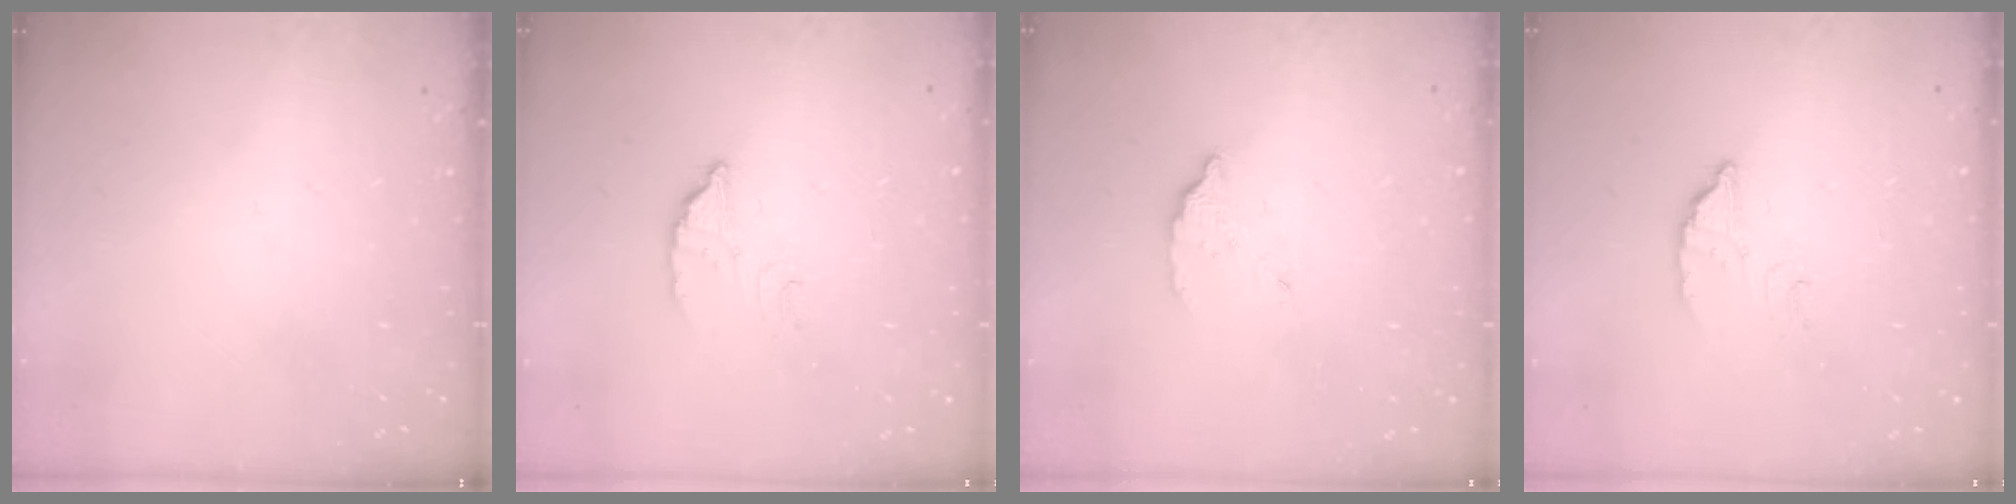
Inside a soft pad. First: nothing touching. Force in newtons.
{"total": 2.8, "press": 2.8, "slide": 0.2}
{"total": 2.9, "press": 2.9, "slide": 0.2}
{"total": 2.8, "press": 2.8, "slide": 0.2}